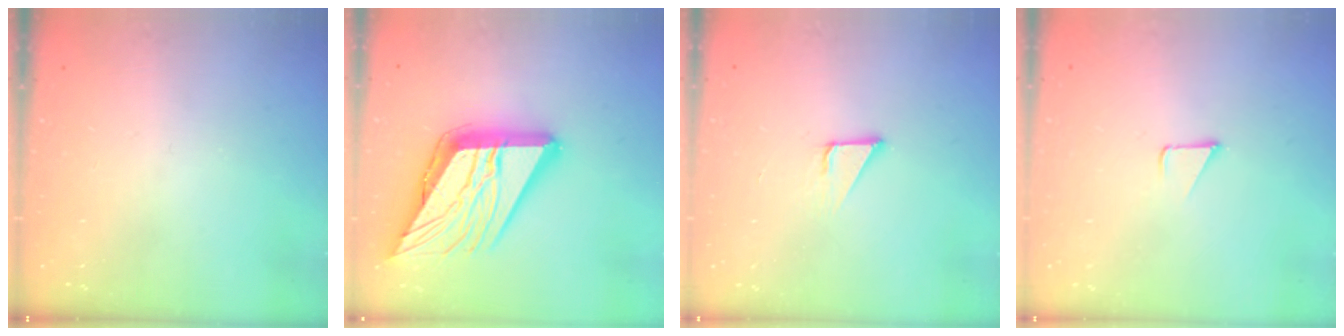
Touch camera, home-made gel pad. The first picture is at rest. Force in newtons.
{"total": 24.2, "press": 24.1, "slide": 2.8}
{"total": 2.1, "press": 2.1, "slide": 0.0}
{"total": 1.7, "press": 1.7, "slide": 0.1}